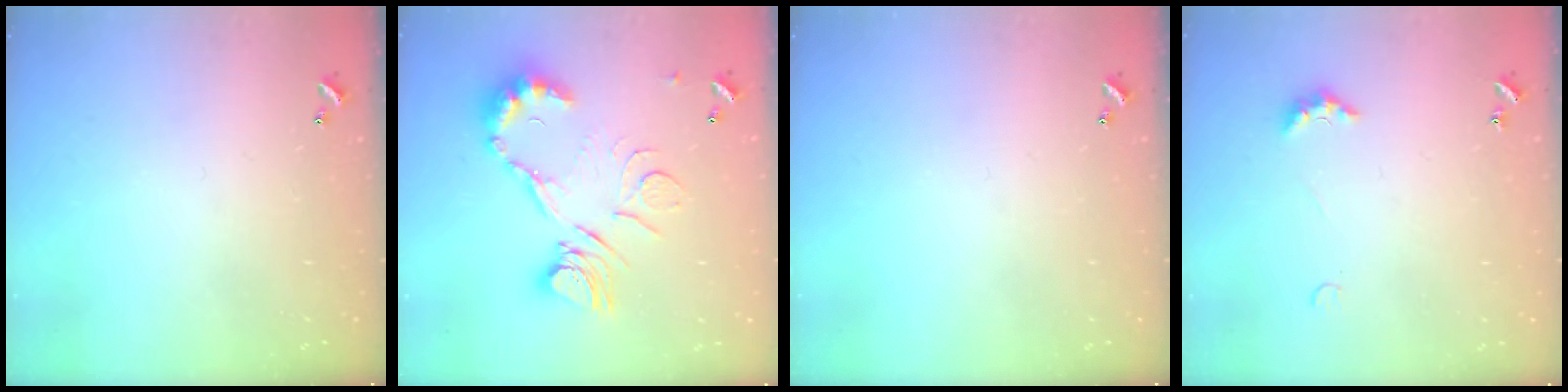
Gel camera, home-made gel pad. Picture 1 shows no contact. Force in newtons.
{"total": 15.5, "press": 15.4, "slide": 1.8}
{"total": 0.0}
{"total": 2.7, "press": 2.6, "slide": 0.7}